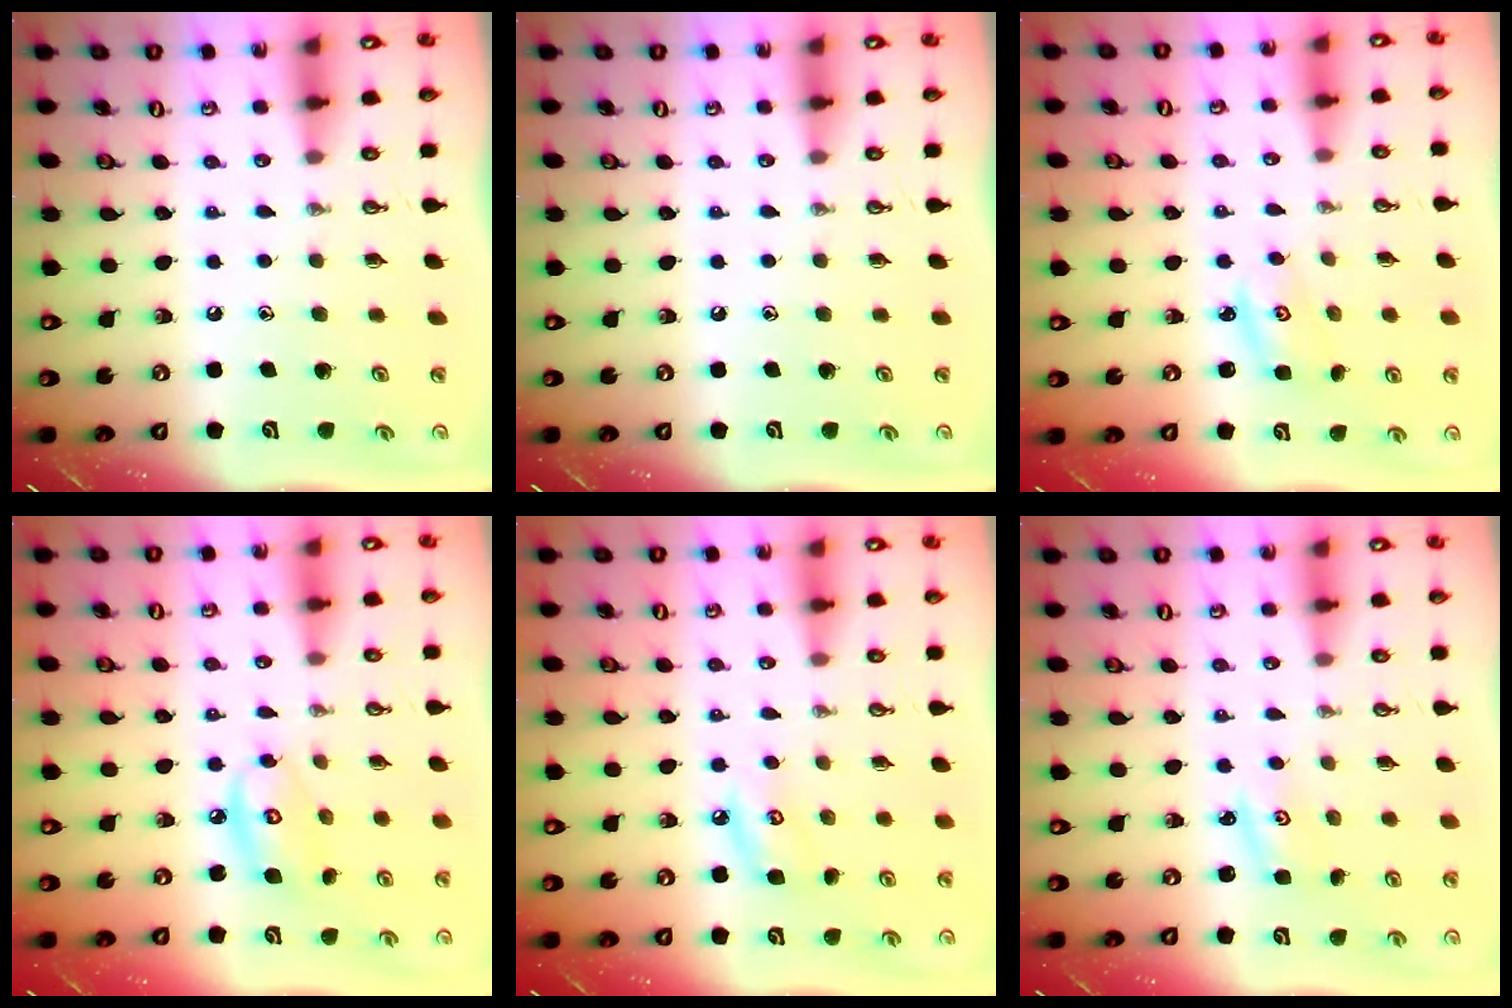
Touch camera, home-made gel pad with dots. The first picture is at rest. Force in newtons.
{"total": 0.0}
{"total": 2.7, "press": 2.7, "slide": 0.2}
{"total": 8.2, "press": 8.2, "slide": 0.6}
{"total": 7.6, "press": 7.6, "slide": 1.0}
{"total": 2.3, "press": 2.3, "slide": 0.3}